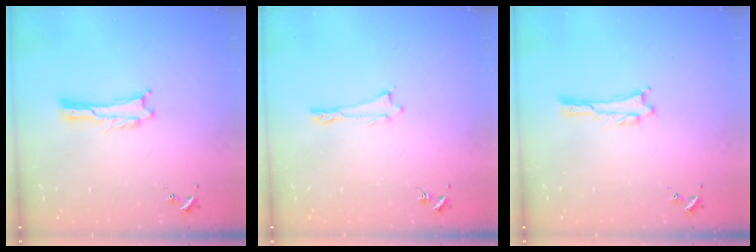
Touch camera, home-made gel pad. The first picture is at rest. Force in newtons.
{"total": 0.0}
{"total": 1.0, "press": 1.0, "slide": 0.1}